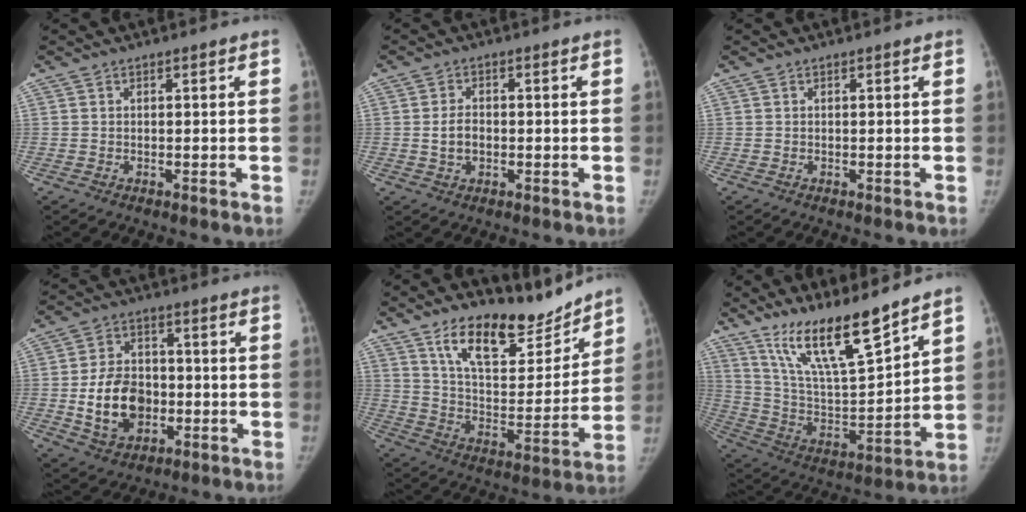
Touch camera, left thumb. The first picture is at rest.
{"total": 3.7, "force": [-0.4, 2.6, 2.7], "torque": [-0.044, 0.008, -0.007]}
{"total": 0.0}
{"total": 12.4, "force": [-2.1, 9.2, 8.1], "torque": [-0.115, 0.013, -0.031]}
{"total": 17.0, "force": [13.1, 6.6, 8.5], "torque": [-0.084, -0.090, 0.224]}
{"total": 17.1, "force": [12.8, 3.0, 10.9], "torque": [-0.167, -0.074, 0.243]}